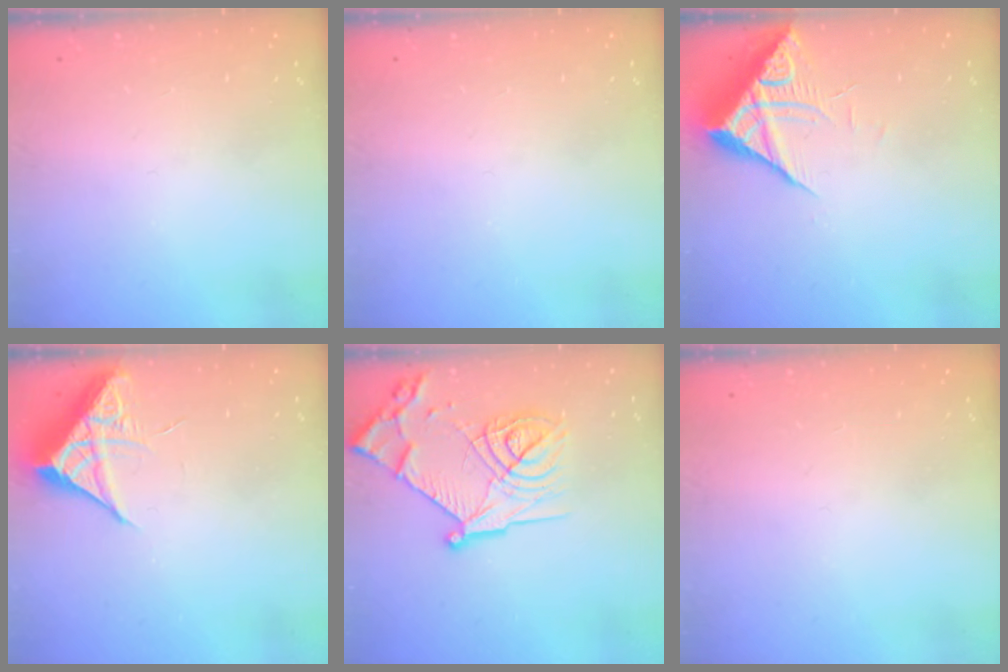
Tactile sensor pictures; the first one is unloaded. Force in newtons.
{"total": 0.0}
{"total": 8.5, "press": 8.4, "slide": 0.8}
{"total": 6.4, "press": 6.4, "slide": 0.4}
{"total": 20.3, "press": 20.2, "slide": 1.9}
{"total": 0.0}